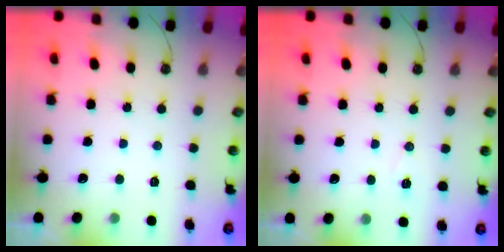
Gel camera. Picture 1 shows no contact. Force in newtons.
{"total": 6.6, "press": 4.9, "slide": 4.4}